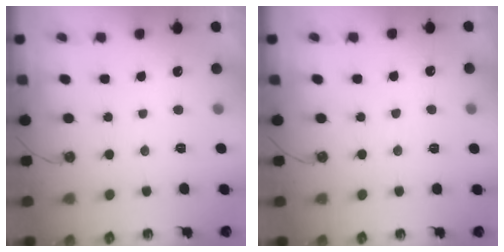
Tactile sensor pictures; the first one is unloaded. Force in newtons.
{"total": 2.8, "press": 2.8, "slide": 0.4}